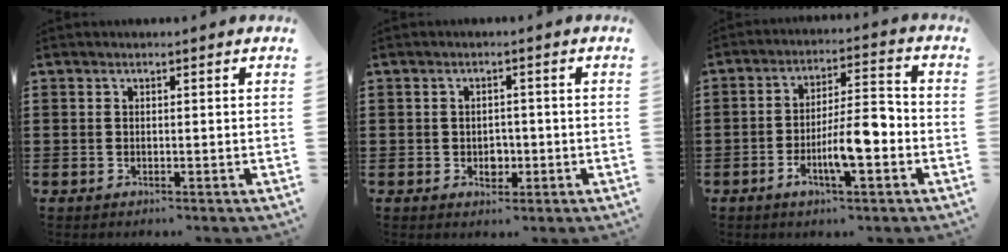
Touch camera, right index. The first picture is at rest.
{"total": 2.3, "force": [-0.6, 1.8, 1.3], "torque": [-0.020, -0.001, -0.016]}
{"total": 8.6, "force": [-3.2, 2.3, 7.7], "torque": [-0.129, 0.001, -0.060]}